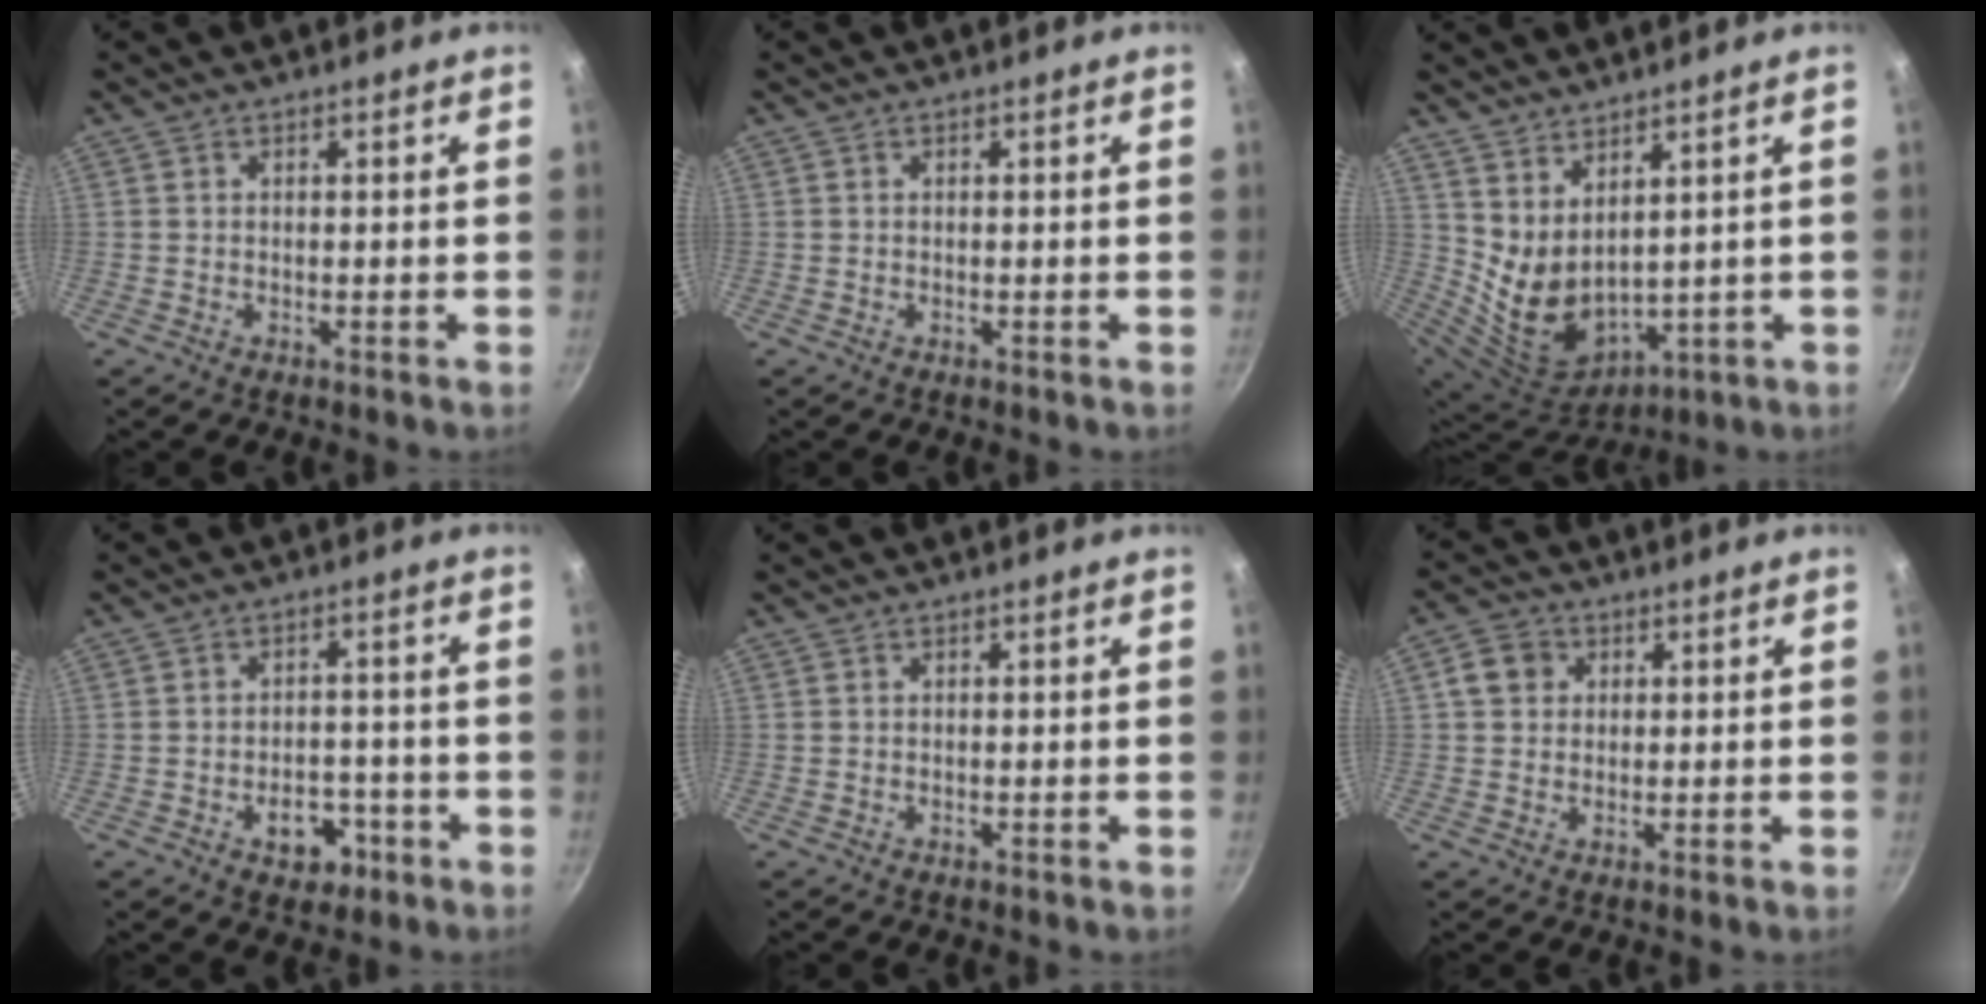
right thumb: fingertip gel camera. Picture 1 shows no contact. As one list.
[{"total": 0.0}, {"total": 11.2, "force": [4.7, 6.4, 7.9], "torque": [-0.133, -0.054, 0.114]}, {"total": 6.4, "force": [-3.0, 4.3, 3.7], "torque": [-0.024, 0.020, -0.037]}, {"total": 0.0}, {"total": 4.9, "force": [1.2, 4.3, 2.1], "torque": [-0.018, 0.005, 0.012]}]